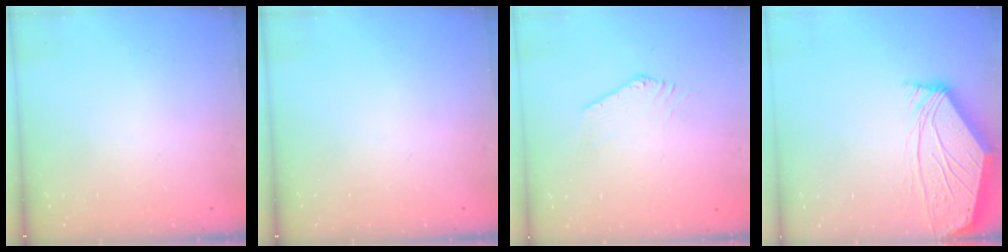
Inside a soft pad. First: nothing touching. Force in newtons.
{"total": 0.0}
{"total": 1.5, "press": 1.5, "slide": 0.4}
{"total": 4.9, "press": 4.9, "slide": 0.7}